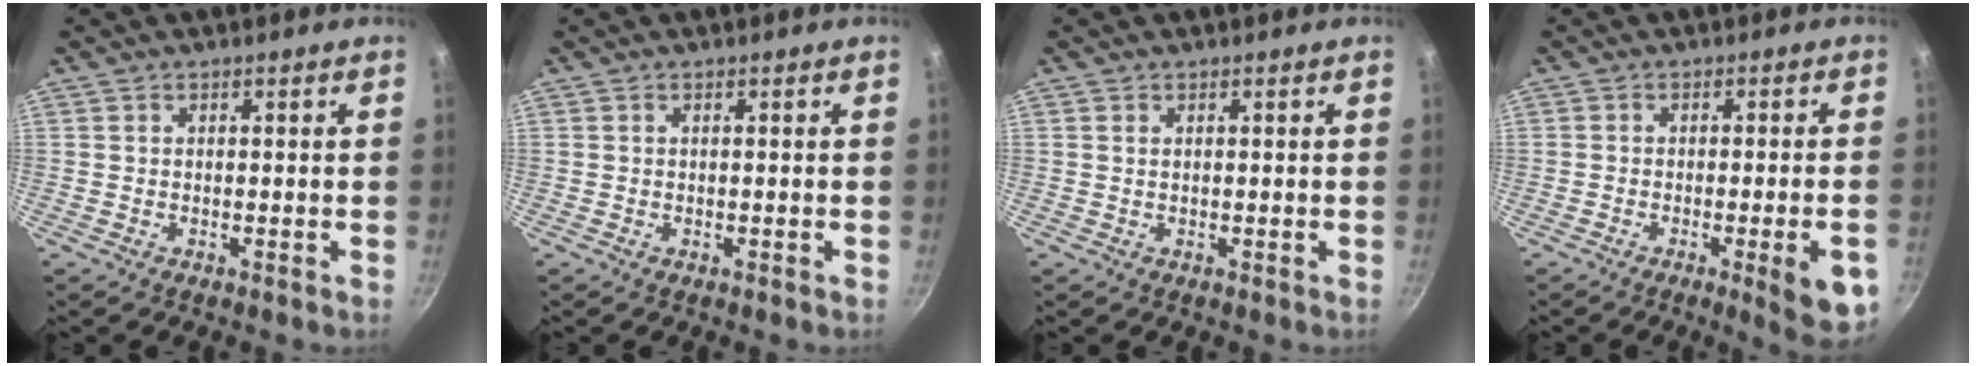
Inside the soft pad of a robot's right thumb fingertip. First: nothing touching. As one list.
[{"total": 0.0}, {"total": 0.6, "force": [0.3, 0.3, 0.4], "torque": [-0.008, 0.001, 0.005]}, {"total": 8.8, "force": [-3.3, 1.5, 8.0], "torque": [-0.085, 0.009, -0.040]}]